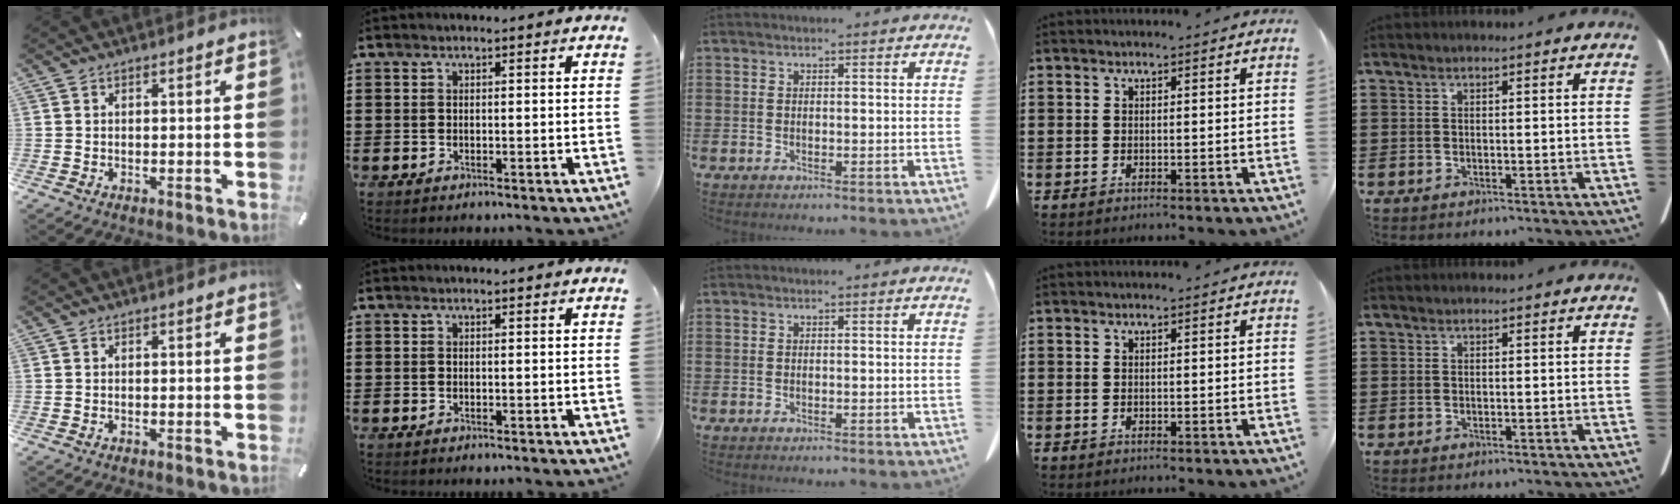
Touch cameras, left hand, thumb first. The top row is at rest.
{}